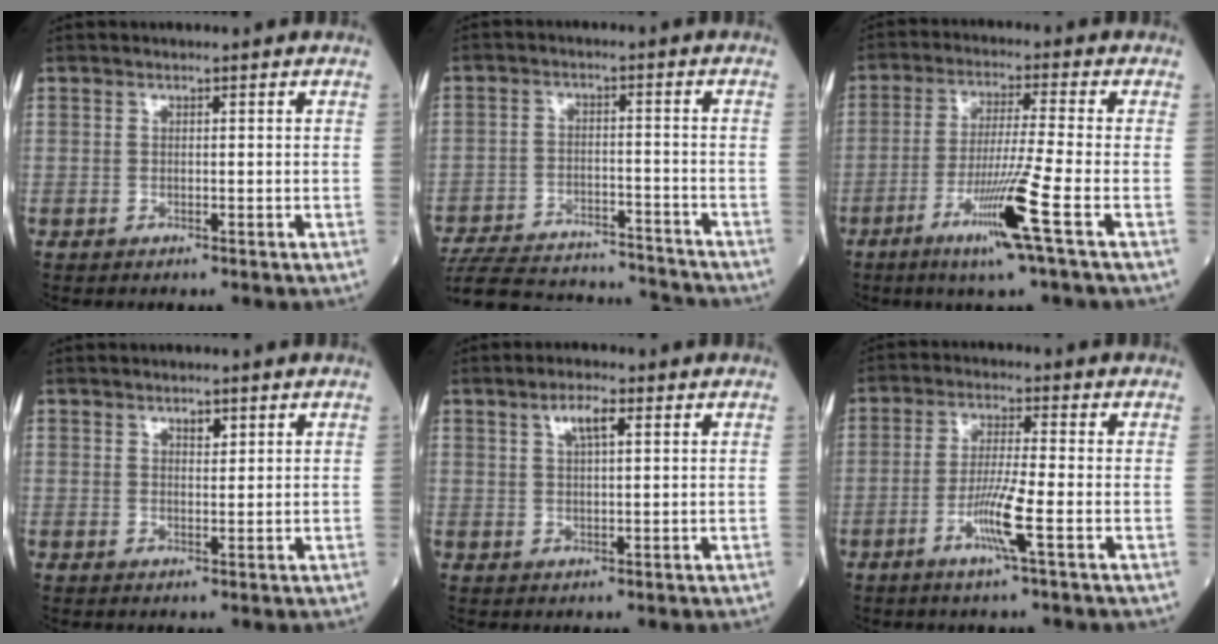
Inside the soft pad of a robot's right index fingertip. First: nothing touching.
{"total": 20.2, "force": [-19.1, 3.7, 5.6], "torque": [-0.130, -0.010, -0.276]}
{"total": 9.8, "force": [-4.5, -1.7, 8.5], "torque": [-0.160, -0.024, -0.088]}
{"total": 1.6, "force": [1.0, 0.6, 1.0], "torque": [-0.014, -0.002, 0.016]}
{"total": 3.8, "force": [1.8, 0.9, 3.2], "torque": [-0.063, 0.005, 0.032]}
{"total": 6.3, "force": [-2.5, -0.6, 5.7], "torque": [-0.113, -0.010, -0.051]}